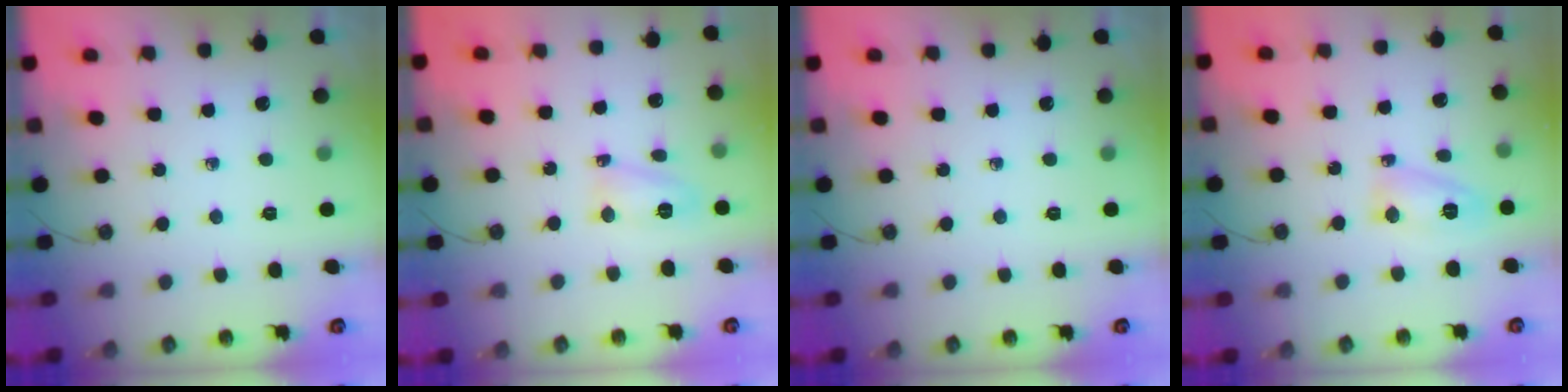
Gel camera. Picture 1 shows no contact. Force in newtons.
{"total": 8.9, "press": 5.8, "slide": 6.8}
{"total": 0.0}
{"total": 6.2, "press": 6.2, "slide": 0.6}